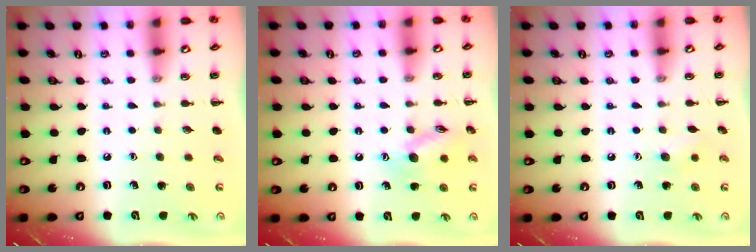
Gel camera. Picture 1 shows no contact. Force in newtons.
{"total": 11.7, "press": 11.6, "slide": 1.0}
{"total": 6.7, "press": 6.4, "slide": 1.7}